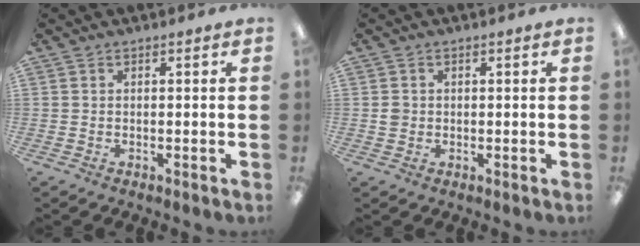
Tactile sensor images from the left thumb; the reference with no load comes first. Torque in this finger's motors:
{"motor_torque": [0.38, 0.35, 0.25, -0.14, -0.01]}